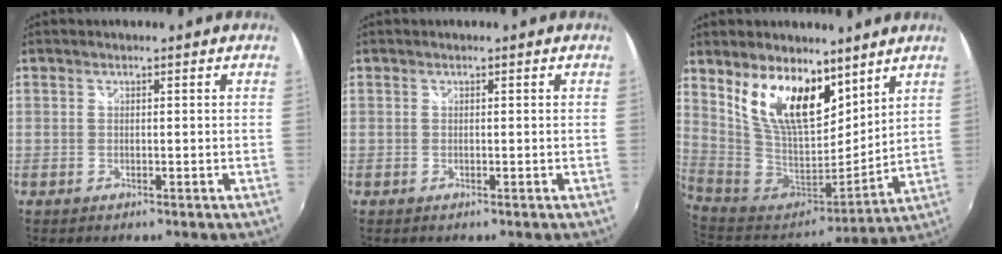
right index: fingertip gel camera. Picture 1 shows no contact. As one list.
[{"total": 0.0}, {"total": 18.1, "force": [9.4, 9.3, 12.4], "torque": [-0.240, 0.004, 0.185]}]